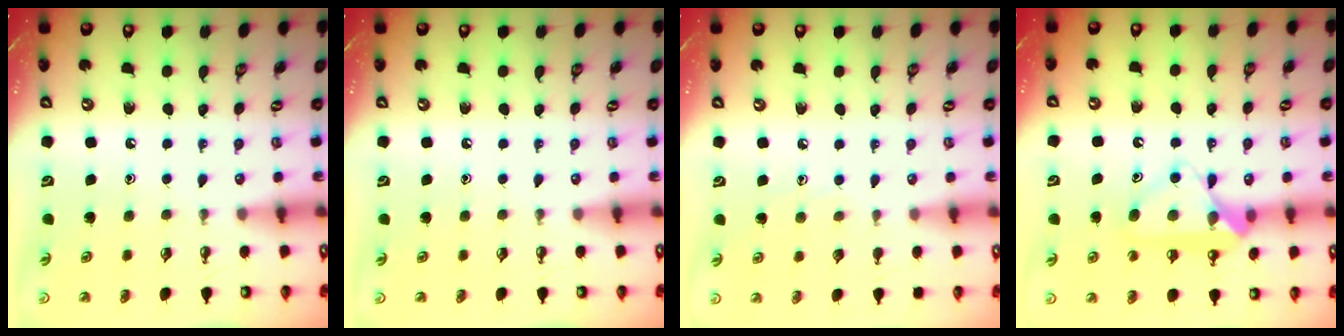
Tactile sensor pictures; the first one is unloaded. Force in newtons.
{"total": 0.0}
{"total": 4.4, "press": 4.4, "slide": 0.6}
{"total": 13.3, "press": 13.3, "slide": 0.9}